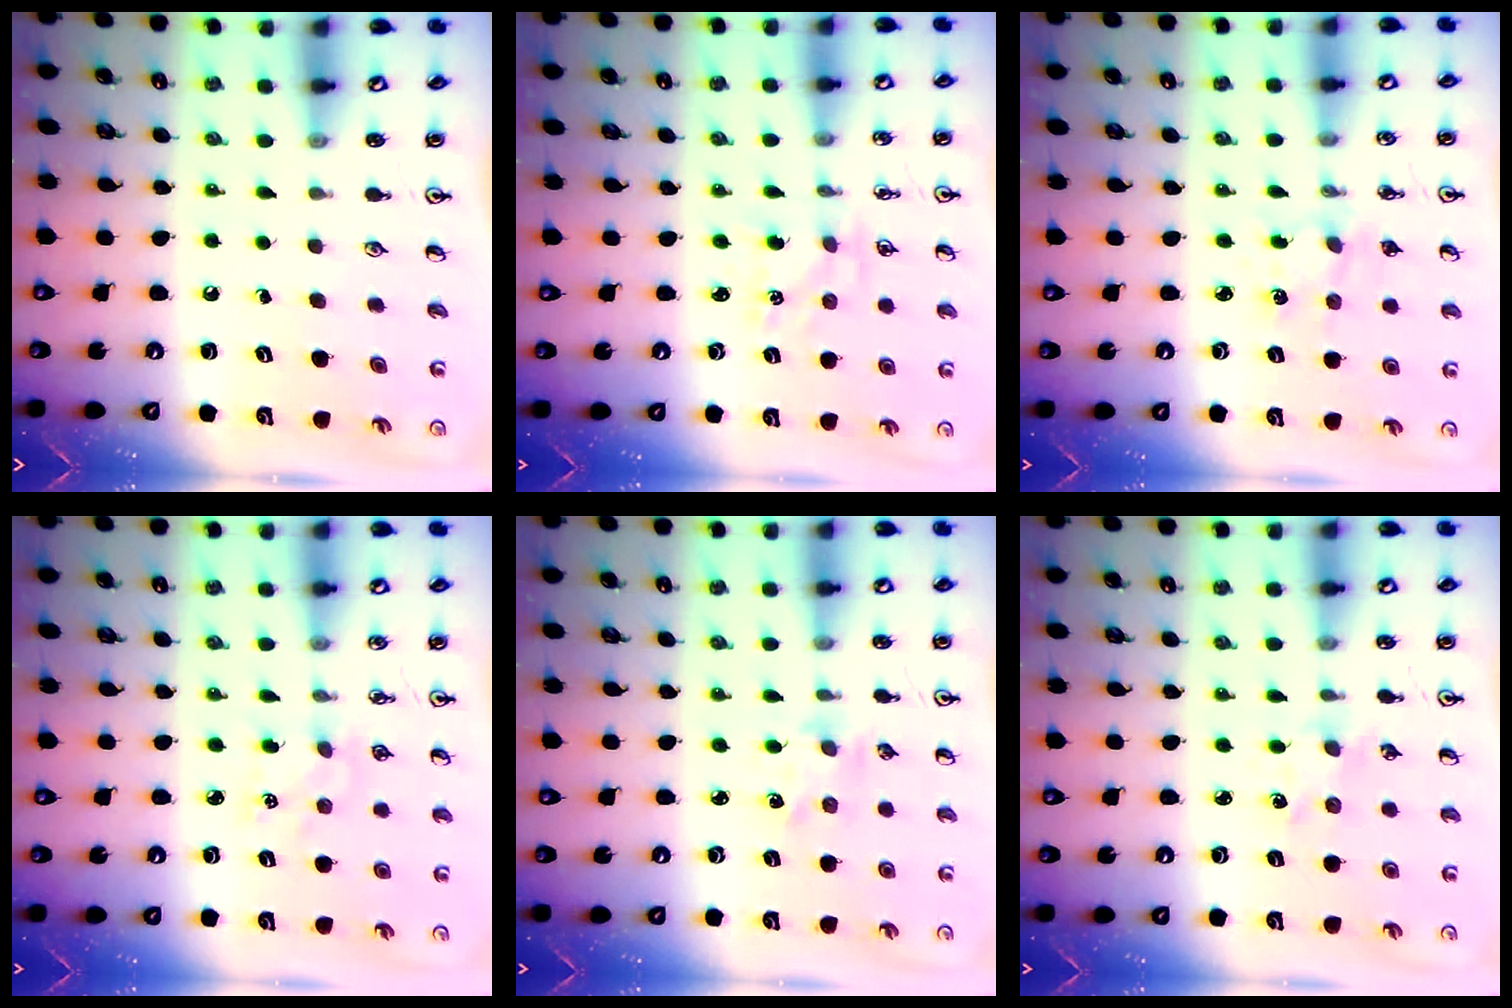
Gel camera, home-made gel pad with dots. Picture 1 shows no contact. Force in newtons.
{"total": 1.6, "press": 1.5, "slide": 0.2}
{"total": 2.7, "press": 2.6, "slide": 0.4}
{"total": 5.0, "press": 5.0, "slide": 0.6}
{"total": 1.2, "press": 1.2, "slide": 0.2}
{"total": 1.0, "press": 0.9, "slide": 0.4}